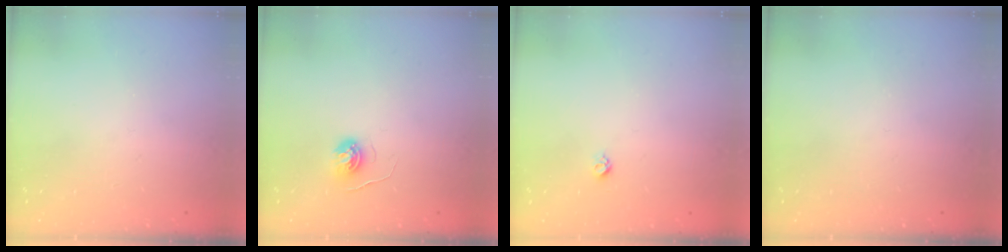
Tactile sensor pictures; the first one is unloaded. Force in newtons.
{"total": 5.0, "press": 5.0, "slide": 0.4}
{"total": 3.3, "press": 3.3, "slide": 0.5}
{"total": 0.0}